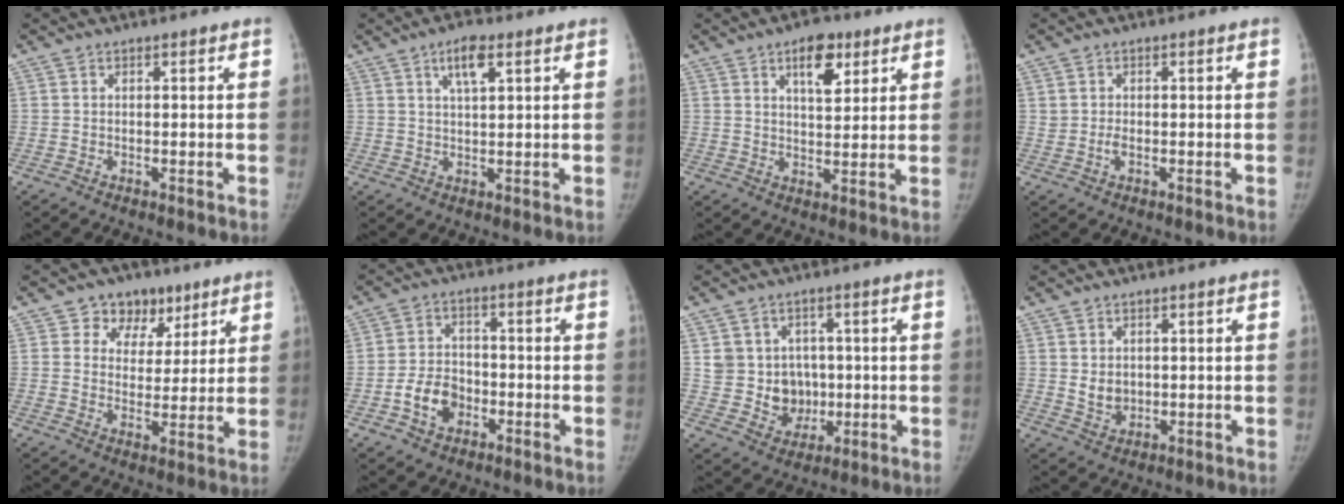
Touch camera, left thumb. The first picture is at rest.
{"total": 5.1, "force": [2.6, 1.3, 4.3], "torque": [-0.077, -0.005, 0.045]}
{"total": 7.5, "force": [4.0, 3.5, 5.2], "torque": [-0.057, -0.020, 0.059]}
{"total": 1.6, "force": [-0.2, 0.9, 1.2], "torque": [-0.020, 0.002, 0.000]}
{"total": 8.5, "force": [4.9, 6.5, 2.4], "torque": [0.005, -0.016, 0.075]}
{"total": 7.2, "force": [-2.8, 5.2, 4.1], "torque": [-0.057, 0.024, -0.050]}
{"total": 8.9, "force": [0.8, 8.5, 2.7], "torque": [0.006, 0.006, 0.026]}
{"total": 3.7, "force": [0.5, 2.9, 2.3], "torque": [-0.026, -0.009, 0.018]}